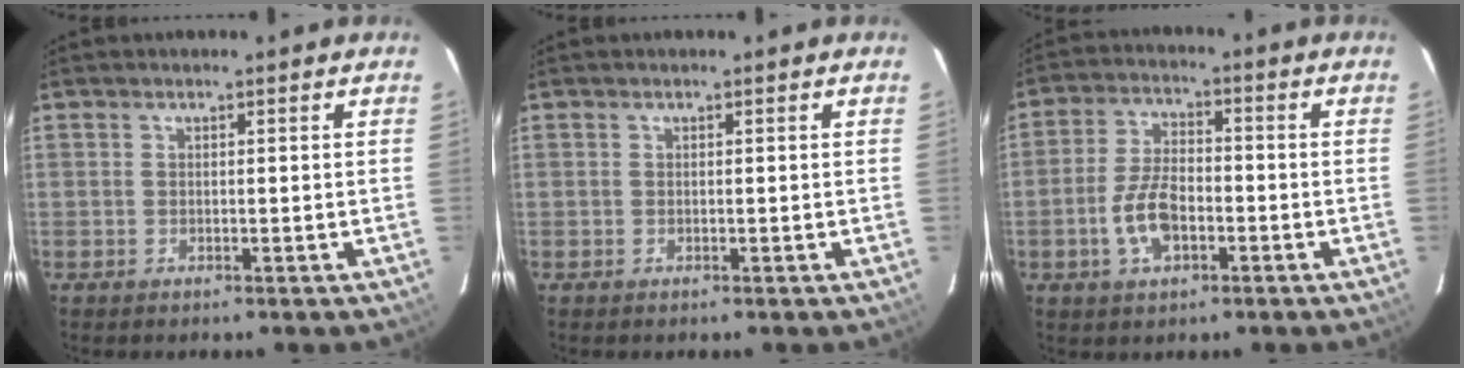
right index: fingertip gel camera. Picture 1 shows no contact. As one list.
[{"total": 0.0}, {"total": 8.4, "force": [-3.0, 4.3, 6.6], "torque": [-0.137, 0.007, -0.052]}]